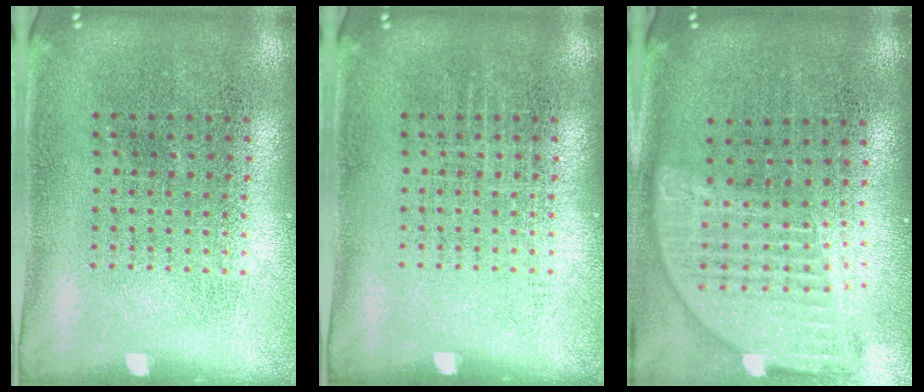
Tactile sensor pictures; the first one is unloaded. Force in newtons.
{"total": 0.0}
{"total": 2.0, "press": 1.6, "slide": 1.2}